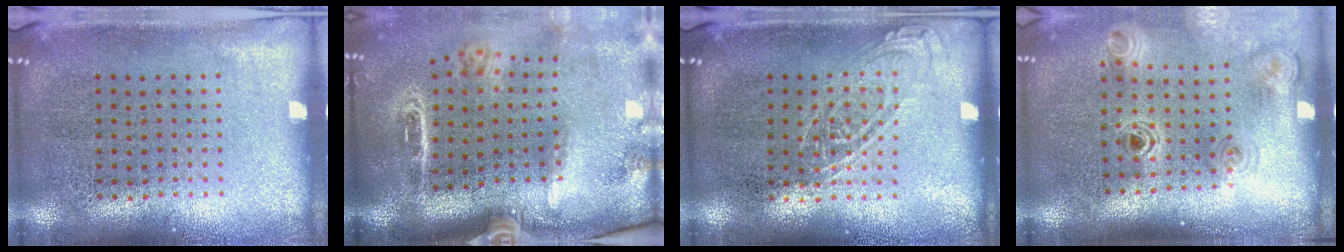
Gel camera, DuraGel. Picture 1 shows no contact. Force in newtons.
{"total": 3.1, "press": 2.1, "slide": 2.3}
{"total": 1.1, "press": 1.0, "slide": 0.3}
{"total": 1.2, "press": 1.2, "slide": 0.3}